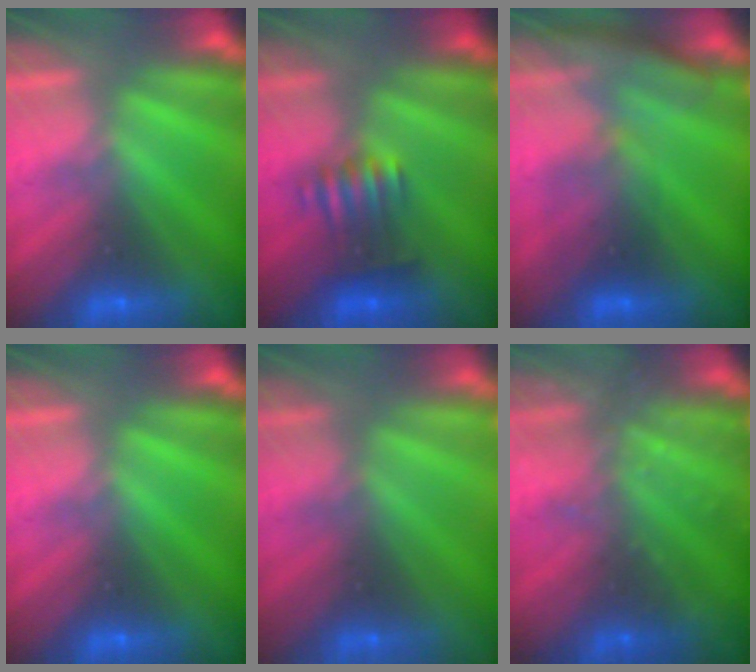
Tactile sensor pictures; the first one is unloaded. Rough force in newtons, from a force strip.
{"total": 3.6}
{"total": 2.9}
{"total": 0.0}
{"total": 3.0}
{"total": 13.7}